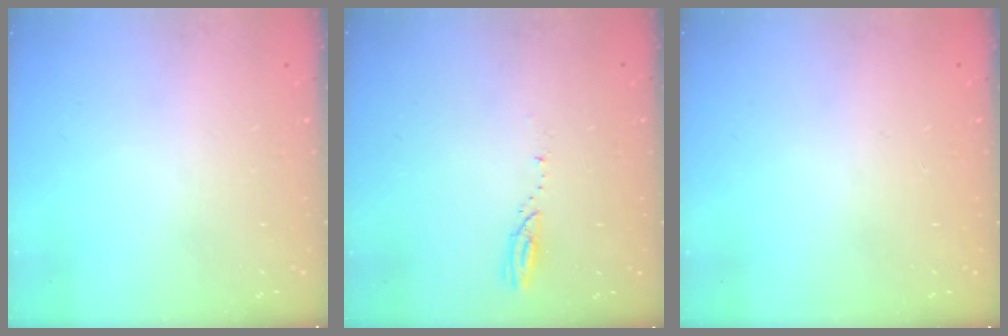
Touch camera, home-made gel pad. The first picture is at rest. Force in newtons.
{"total": 3.1, "press": 3.1, "slide": 0.3}
{"total": 9.8, "press": 1.6, "slide": 9.7}